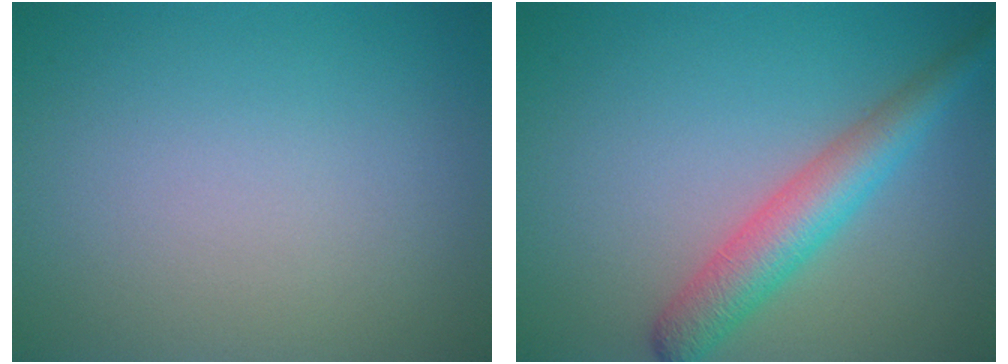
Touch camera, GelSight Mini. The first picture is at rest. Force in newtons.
{"total": 4.5, "press": 4.5, "slide": 0.2}